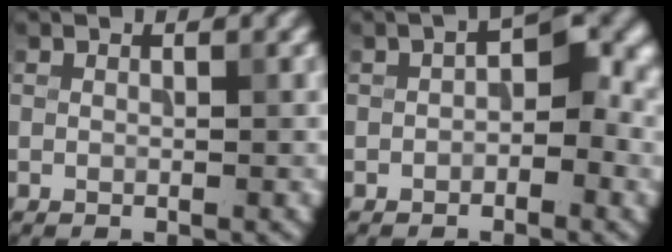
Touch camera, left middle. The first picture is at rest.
{"total": 3.1, "force": [-0.3, 1.7, 2.6], "torque": [-0.027, 0.006, -0.012]}